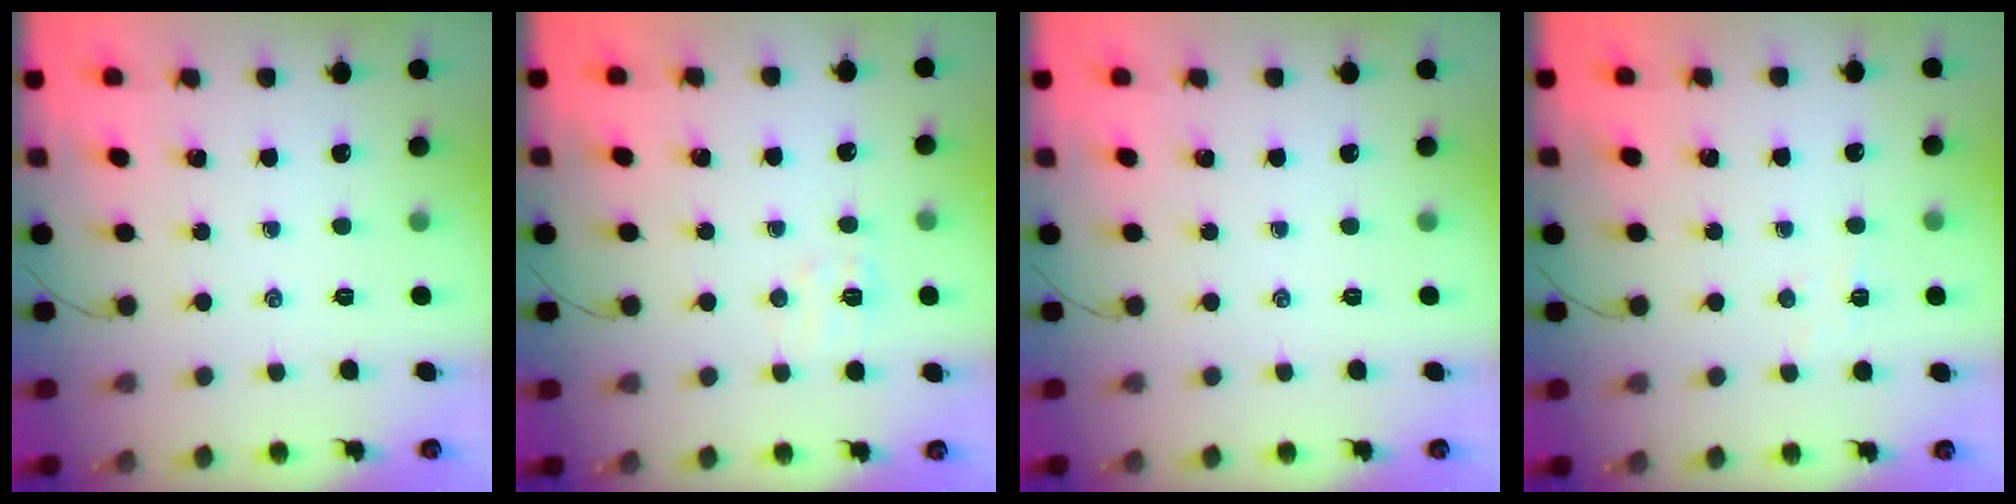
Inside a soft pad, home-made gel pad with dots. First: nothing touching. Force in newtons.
{"total": 5.1, "press": 4.9, "slide": 1.2}
{"total": 0.0}
{"total": 3.2, "press": 3.0, "slide": 1.1}